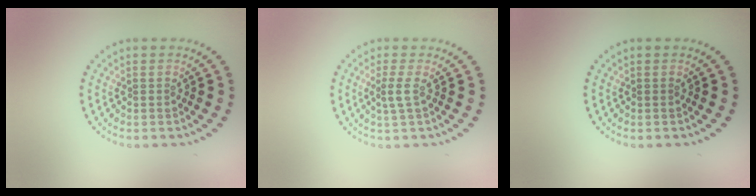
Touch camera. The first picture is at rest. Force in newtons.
{"total": 1.4, "press": 1.0, "slide": 0.9}
{"total": 0.0}